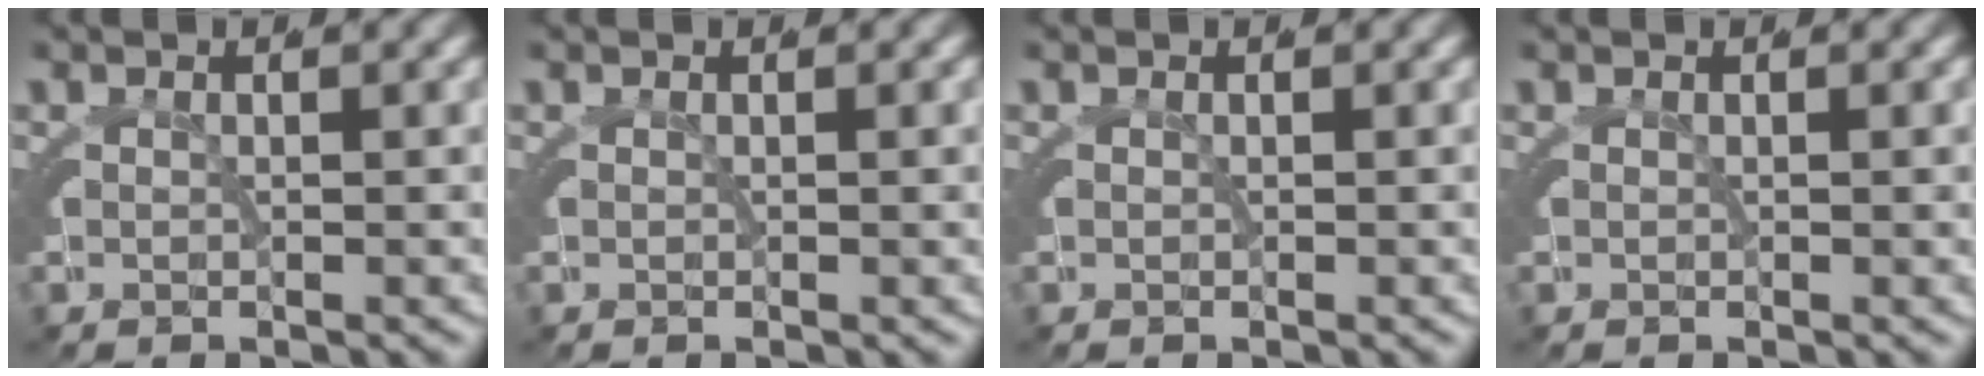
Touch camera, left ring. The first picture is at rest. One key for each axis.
{"total": 0.0}
{"total": 0.0}
{"total": 0.0}